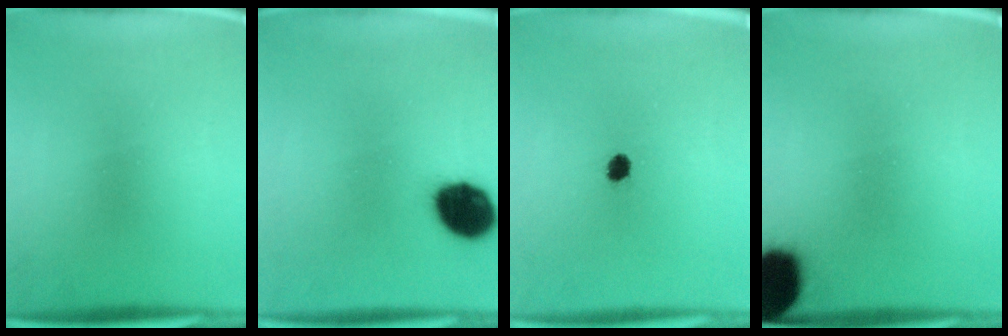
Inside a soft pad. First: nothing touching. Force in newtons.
{"total": 12.9}
{"total": 2.4}
{"total": 18.9}